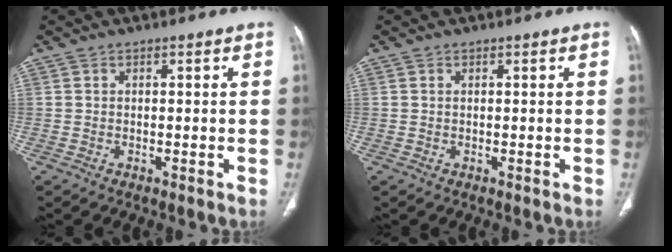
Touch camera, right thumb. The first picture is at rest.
{"total": 0.0}